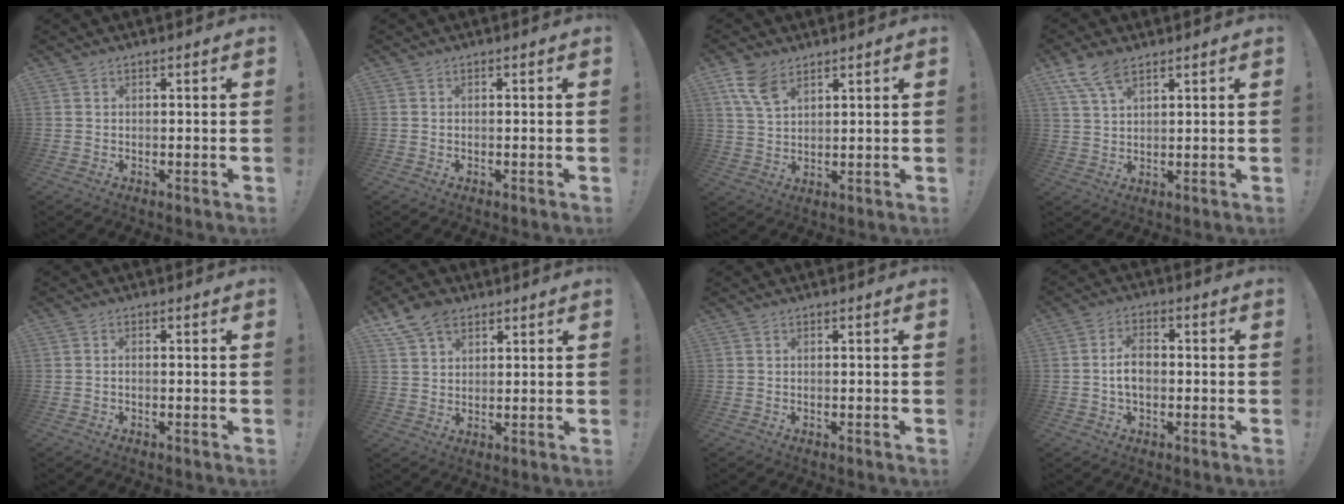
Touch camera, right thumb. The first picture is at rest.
{"total": 0.0}
{"total": 8.0, "force": [4.9, 4.2, 4.8], "torque": [-0.089, -0.016, 0.096]}
{"total": 7.7, "force": [5.2, 3.2, 4.7], "torque": [-0.096, -0.016, 0.101]}
{"total": 0.7, "force": [-0.4, 0.1, 0.6], "torque": [-0.015, 0.002, -0.007]}
{"total": 8.1, "force": [5.2, 5.0, 3.8], "torque": [-0.067, -0.015, 0.102]}
{"total": 0.0}
{"total": 6.7, "force": [-0.6, 4.0, 5.3], "torque": [-0.090, 0.010, -0.010]}